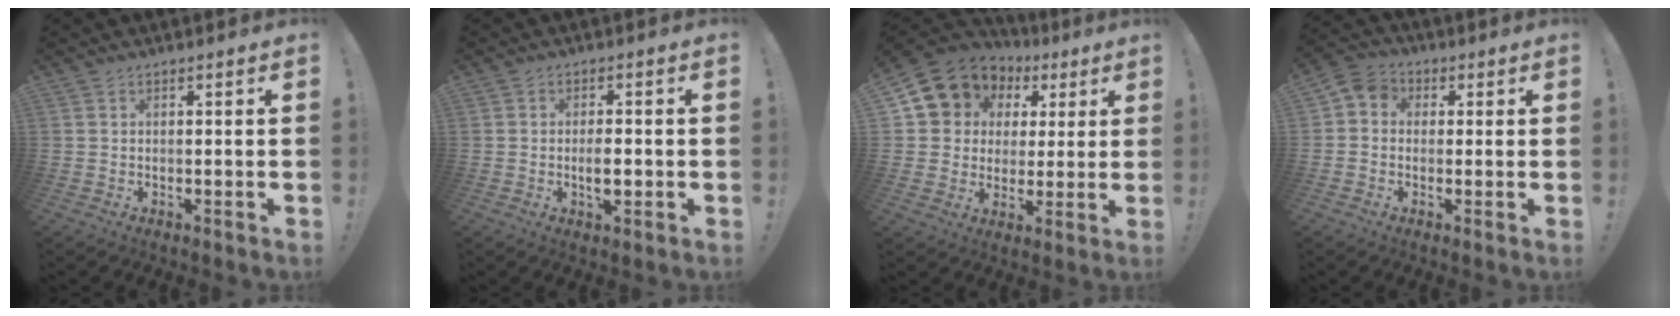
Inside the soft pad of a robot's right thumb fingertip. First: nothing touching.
{"total": 4.5, "force": [-1.0, 1.8, 4.0], "torque": [-0.058, -0.003, -0.020]}
{"total": 10.3, "force": [4.7, 9.0, 2.1], "torque": [-0.026, -0.036, 0.100]}
{"total": 4.5, "force": [-0.5, 4.1, 1.7], "torque": [-0.038, 0.016, -0.008]}